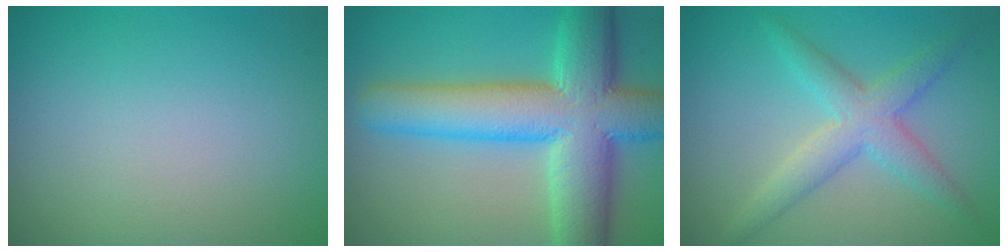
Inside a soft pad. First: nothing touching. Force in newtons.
{"total": 11.2, "press": 11.2, "slide": 0.6}
{"total": 3.9, "press": 3.9, "slide": 0.1}